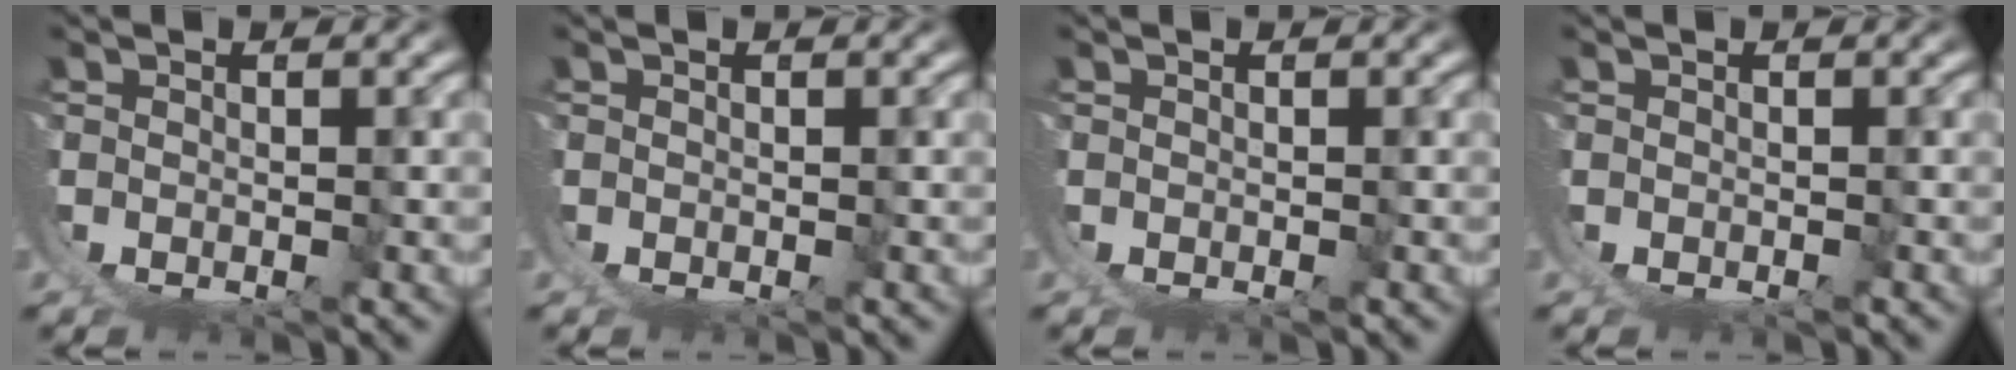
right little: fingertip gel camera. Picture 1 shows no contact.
{"total": 0.0}
{"total": 0.0}
{"total": 0.0}